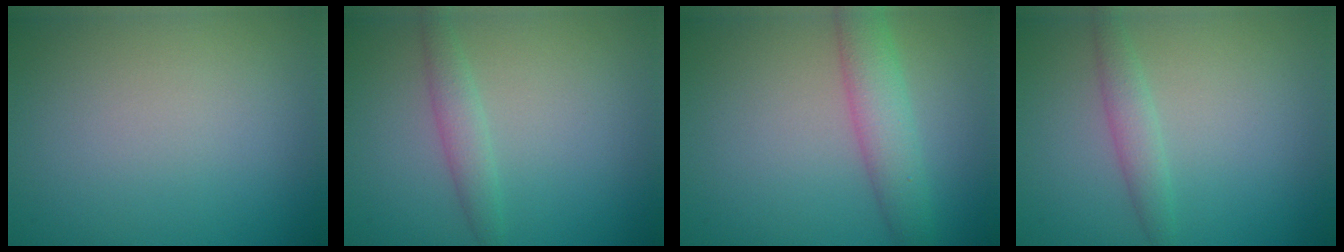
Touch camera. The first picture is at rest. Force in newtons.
{"total": 1.8, "press": 1.8, "slide": 0.1}
{"total": 3.9, "press": 3.9, "slide": 0.1}
{"total": 1.8, "press": 1.8, "slide": 0.1}